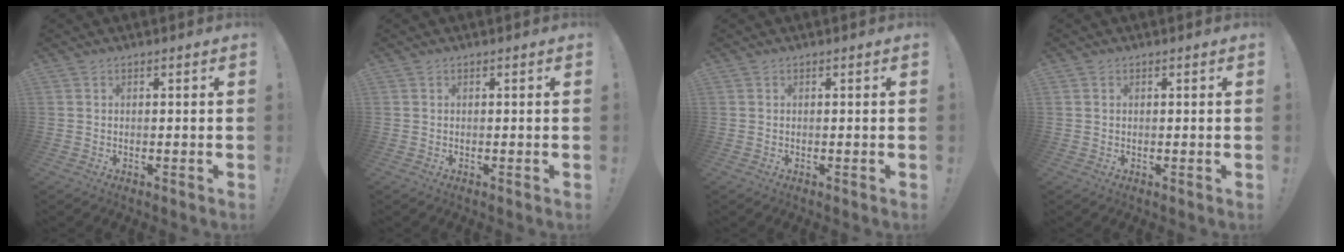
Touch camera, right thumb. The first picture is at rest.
{"total": 0.0}
{"total": 0.0}
{"total": 0.5, "force": [0.2, 0.5, 0.0], "torque": [-0.002, 0.003, 0.005]}